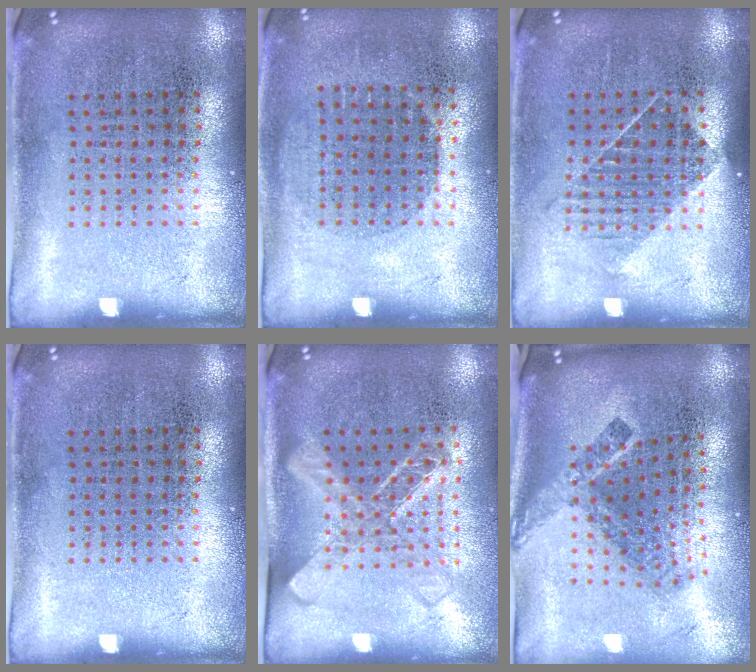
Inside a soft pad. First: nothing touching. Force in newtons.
{"total": 1.0, "press": 0.8, "slide": 0.5}
{"total": 1.1, "press": 0.9, "slide": 0.6}
{"total": 0.0}
{"total": 1.7, "press": 1.4, "slide": 1.0}
{"total": 2.5, "press": 1.6, "slide": 1.9}